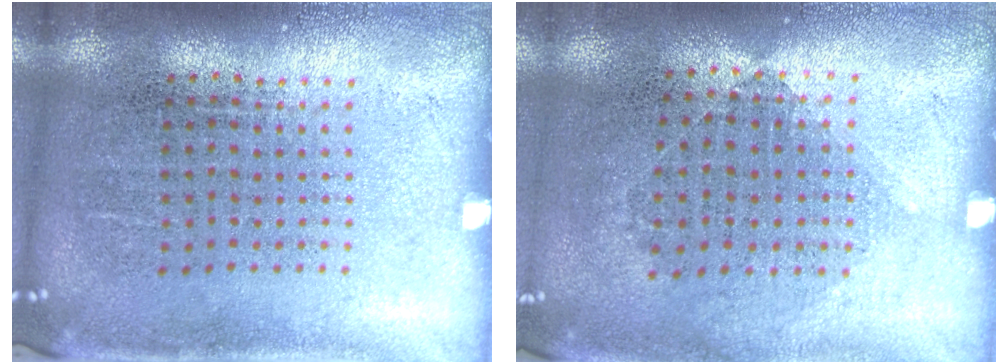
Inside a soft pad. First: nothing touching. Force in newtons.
{"total": 0.9, "press": 0.8, "slide": 0.4}